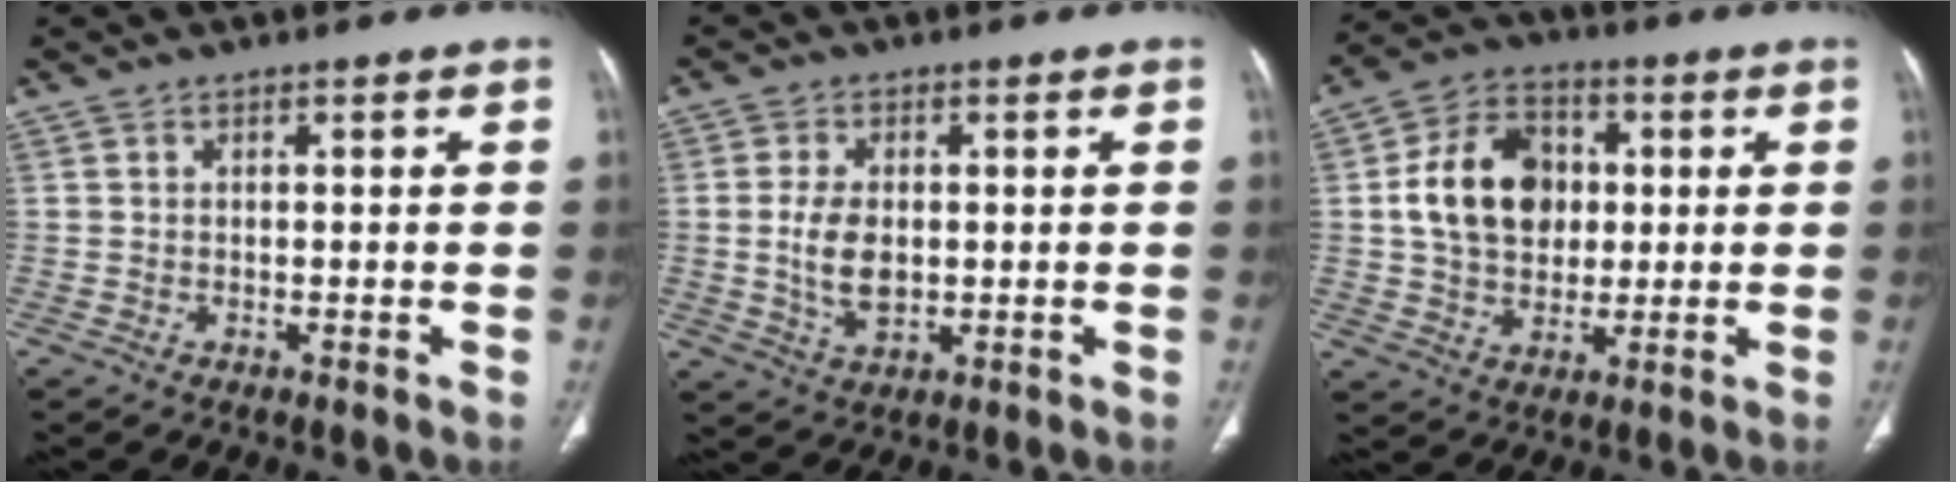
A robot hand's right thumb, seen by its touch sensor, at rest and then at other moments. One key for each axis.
{"total": 7.5, "fx": 0.0, "fy": 4.5, "fz": 5.9, "tx": -0.111, "ty": -0.006, "tz": 0.007}
{"total": 14.8, "fx": 1.8, "fy": 11.2, "fz": 9.4, "tx": -0.132, "ty": 0.011, "tz": 0.030}